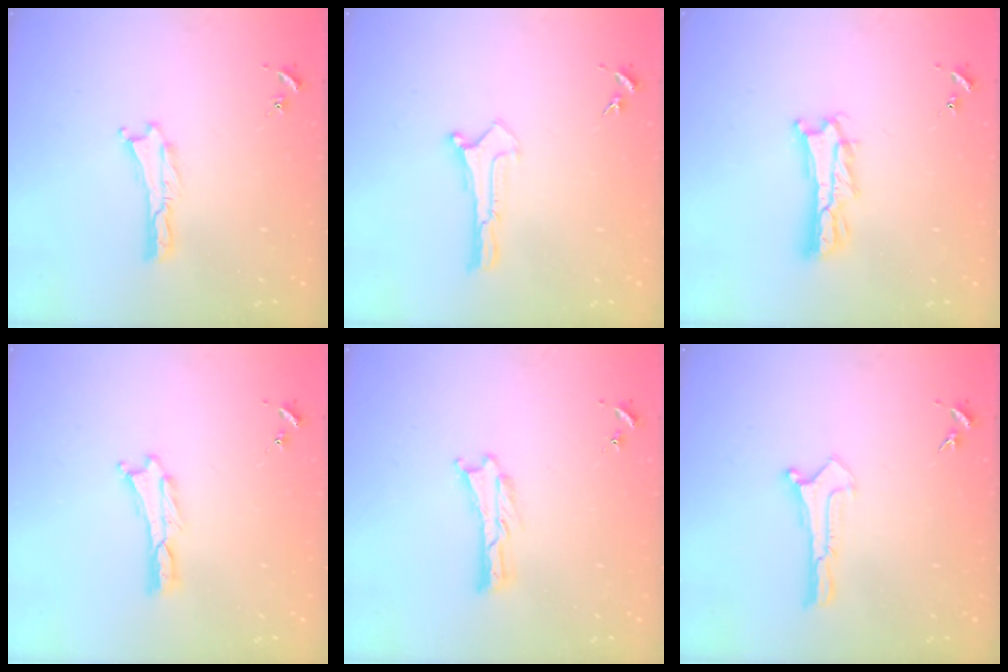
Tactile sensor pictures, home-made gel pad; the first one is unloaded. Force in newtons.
{"total": 0.0}
{"total": 4.3, "press": 4.3, "slide": 0.5}
{"total": 0.0}
{"total": 0.0}
{"total": 0.0}